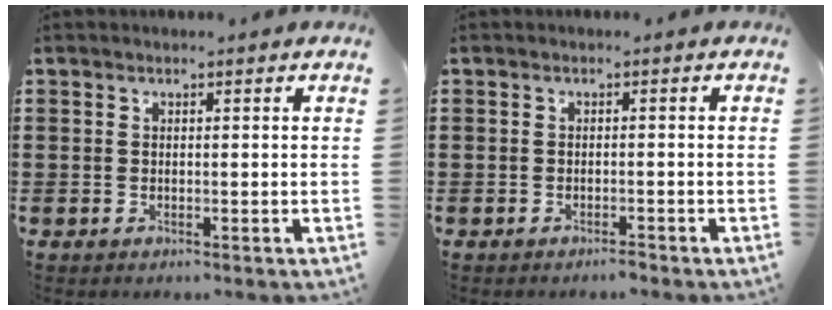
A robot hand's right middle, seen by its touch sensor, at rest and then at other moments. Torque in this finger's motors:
{"motor_torque": [0.05, -0.02, 0.00, 0.00]}